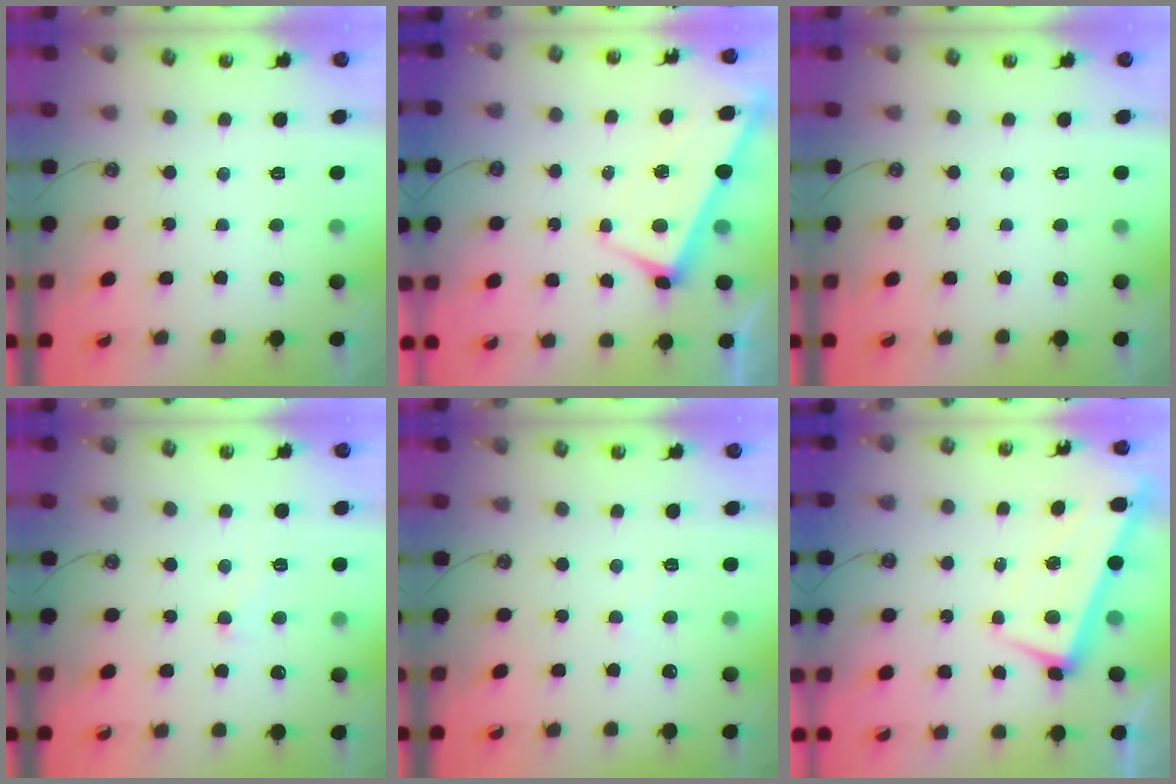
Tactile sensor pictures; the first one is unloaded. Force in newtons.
{"total": 1.0, "press": 0.9, "slide": 0.4}
{"total": 0.0}
{"total": 1.0, "press": 0.9, "slide": 0.5}
{"total": 0.5, "press": 0.5, "slide": 0.2}
{"total": 1.3, "press": 0.5, "slide": 1.2}